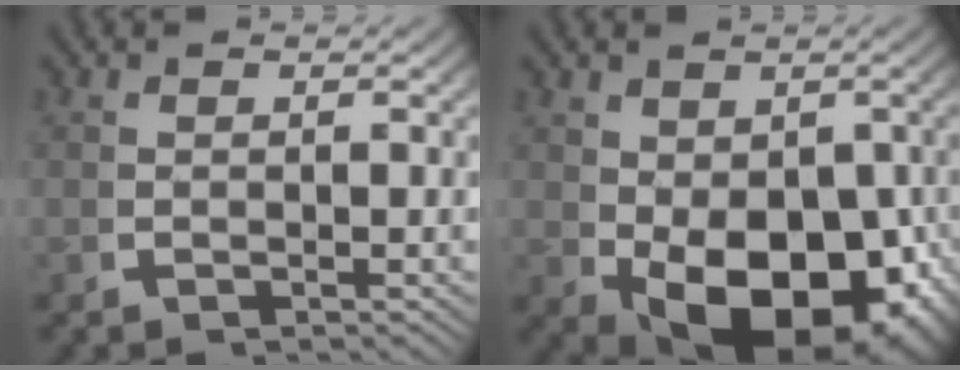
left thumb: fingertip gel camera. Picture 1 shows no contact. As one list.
[{"total": 13.7, "force": [-2.5, 8.8, 10.2], "torque": [-0.176, -0.077, 0.005]}]